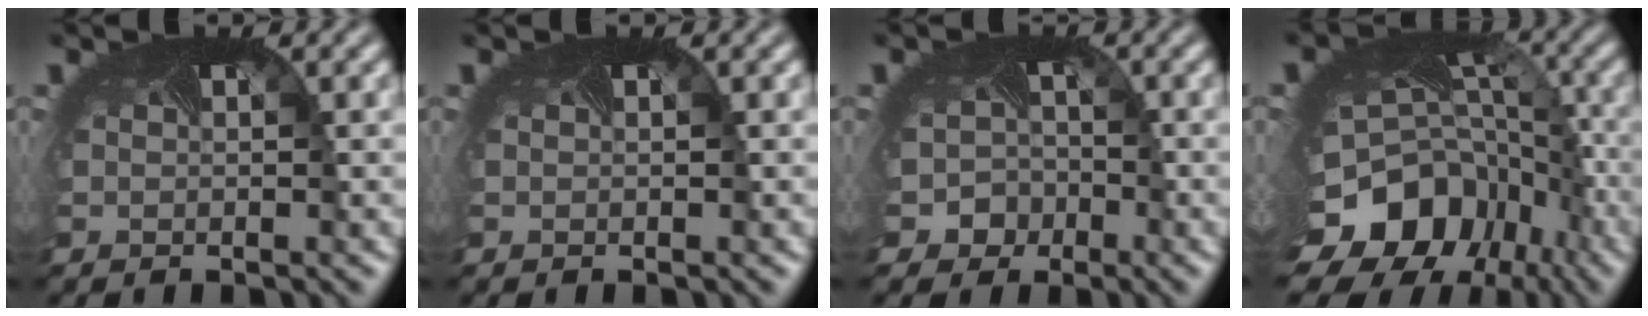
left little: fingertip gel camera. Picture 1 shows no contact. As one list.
[{"total": 0.0}, {"total": 4.6, "force": [-2.7, 3.7, 0.6], "torque": [0.009, -0.013, -0.038]}, {"total": 14.4, "force": [-8.1, 10.4, 5.9], "torque": [-0.141, -0.036, -0.119]}]